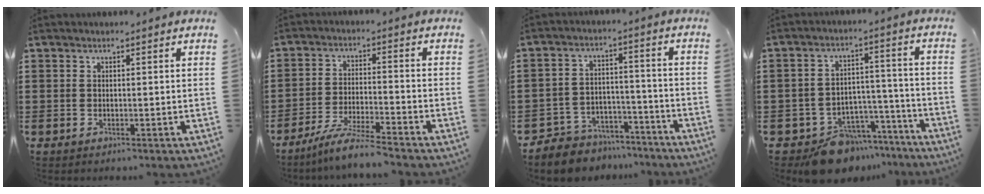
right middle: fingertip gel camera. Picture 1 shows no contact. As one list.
[{"total": 6.3, "force": [-5.7, -0.5, 2.8], "torque": [-0.064, -0.019, -0.109]}, {"total": 6.3, "force": [-6.1, 1.8, -0.1], "torque": [0.003, 0.020, -0.120]}, {"total": 9.5, "force": [-8.5, 3.9, 1.8], "torque": [-0.018, 0.043, -0.153]}]